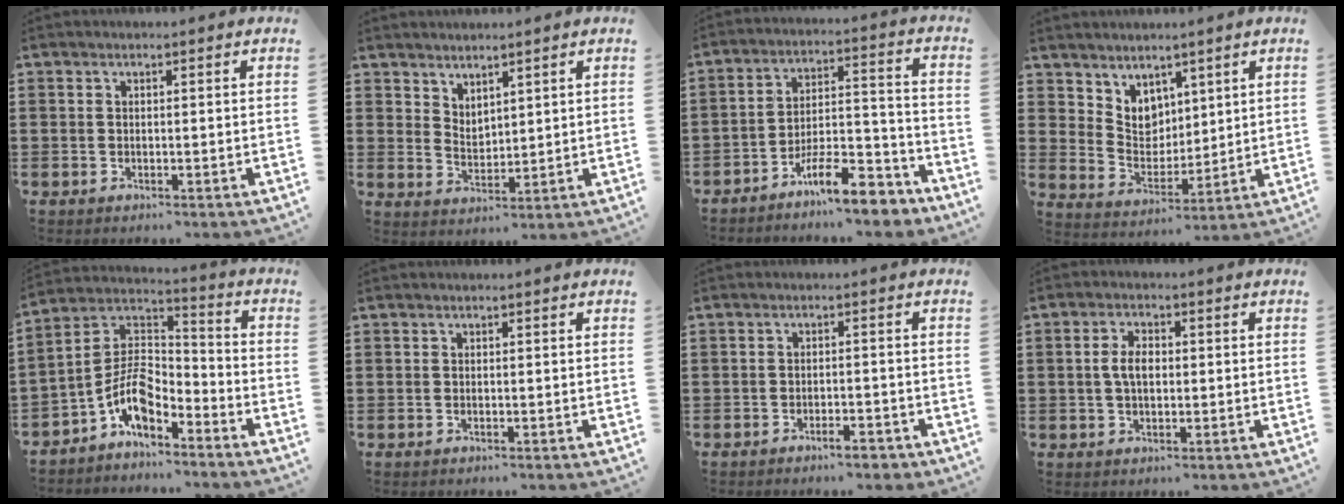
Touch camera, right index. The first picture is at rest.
{"total": 3.1, "force": [3.0, 0.7, -0.3], "torque": [-0.001, -0.007, 0.058]}
{"total": 10.7, "force": [-8.9, 2.3, 5.4], "torque": [-0.076, 0.033, -0.162]}
{"total": 5.4, "force": [3.9, 3.7, 0.5], "torque": [-0.035, -0.009, 0.074]}
{"total": 8.1, "force": [-4.9, 3.8, 5.3], "torque": [-0.129, -0.012, -0.103]}
{"total": 0.0}
{"total": 2.9, "force": [-2.6, 0.5, 1.3], "torque": [-0.023, 0.001, -0.050]}
{"total": 3.8, "force": [0.1, 2.1, 3.2], "torque": [-0.070, 0.006, -0.002]}